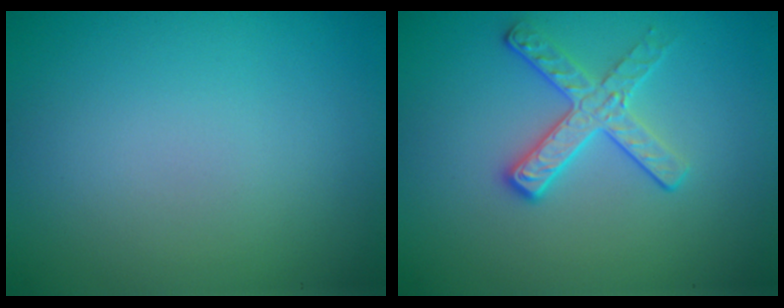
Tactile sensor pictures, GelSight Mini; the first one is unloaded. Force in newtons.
{"total": 2.8, "press": 2.6, "slide": 1.1}